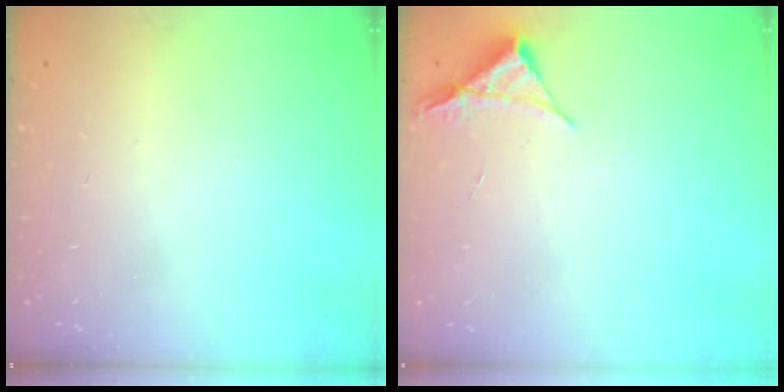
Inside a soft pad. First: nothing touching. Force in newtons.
{"total": 3.4, "press": 3.4, "slide": 0.6}